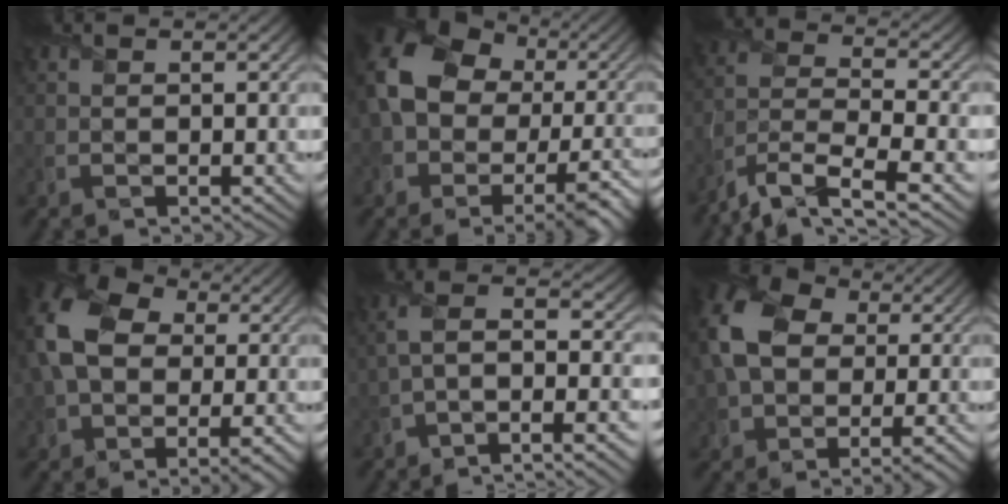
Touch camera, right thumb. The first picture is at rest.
{"total": 17.1, "force": [-1.9, 13.1, 10.7], "torque": [-0.221, -0.037, -0.023]}
{"total": 9.4, "force": [-6.7, 2.8, 5.9], "torque": [-0.129, -0.013, -0.138]}
{"total": 14.8, "force": [-0.1, 10.8, 10.2], "torque": [-0.228, -0.006, 0.005]}
{"total": 8.9, "force": [-3.2, 3.2, 7.6], "torque": [-0.133, 0.007, -0.065]}
{"total": 13.3, "force": [-0.1, 9.6, 9.2], "torque": [-0.208, -0.006, 0.008]}